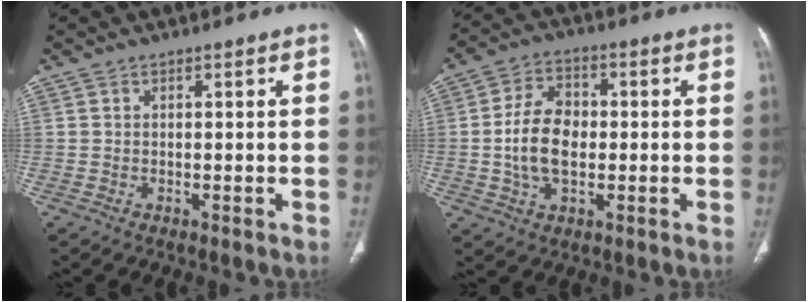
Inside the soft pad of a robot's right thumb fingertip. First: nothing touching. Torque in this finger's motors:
{"motor_torque": [0.89, 0.87, 0.40, -0.44, 0.16]}